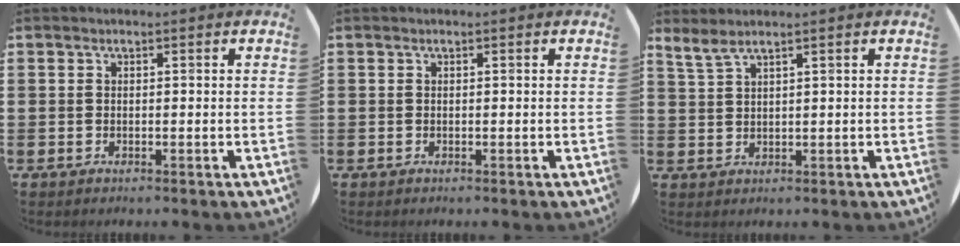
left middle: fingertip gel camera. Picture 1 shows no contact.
{"total": 0.0}
{"total": 2.1, "force": [1.8, 0.1, 1.2], "torque": [-0.026, 0.001, 0.033]}